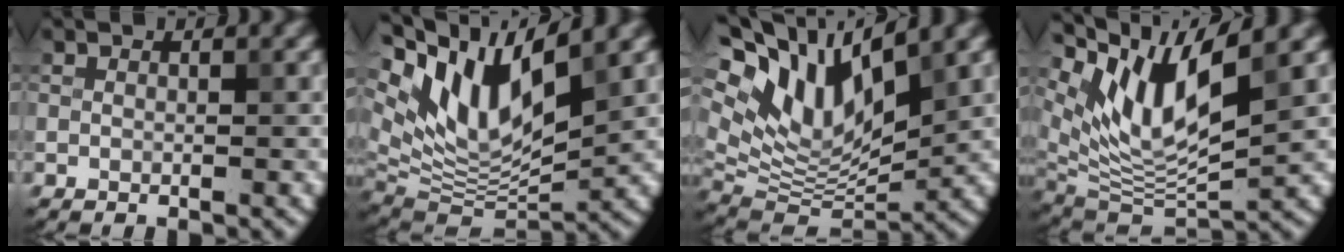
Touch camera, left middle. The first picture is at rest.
{"total": 11.3, "force": [5.7, 4.5, 8.7], "torque": [-0.161, -0.002, 0.113]}
{"total": 11.6, "force": [6.0, 5.1, 8.5], "torque": [-0.172, 0.011, 0.110]}
{"total": 9.2, "force": [4.9, 3.0, 7.2], "torque": [-0.144, -0.010, 0.097]}